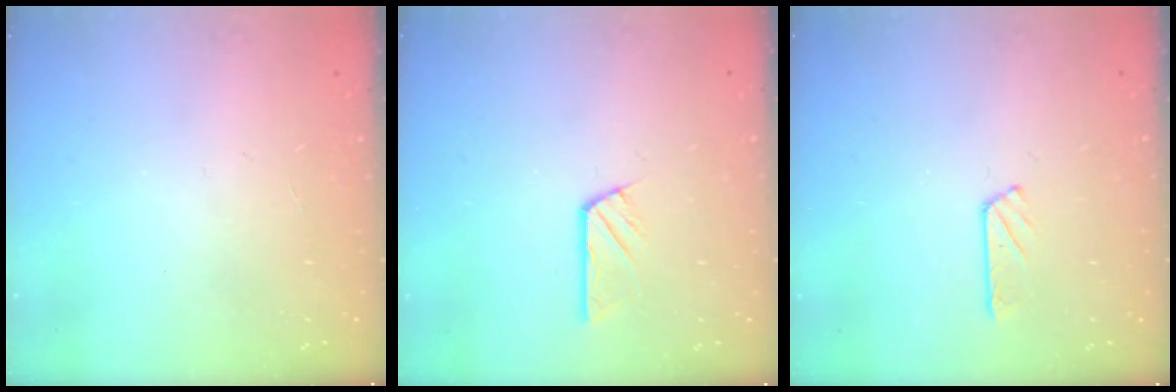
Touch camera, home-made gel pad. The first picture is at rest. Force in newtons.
{"total": 3.5, "press": 3.5, "slide": 0.2}
{"total": 2.4, "press": 2.3, "slide": 0.3}